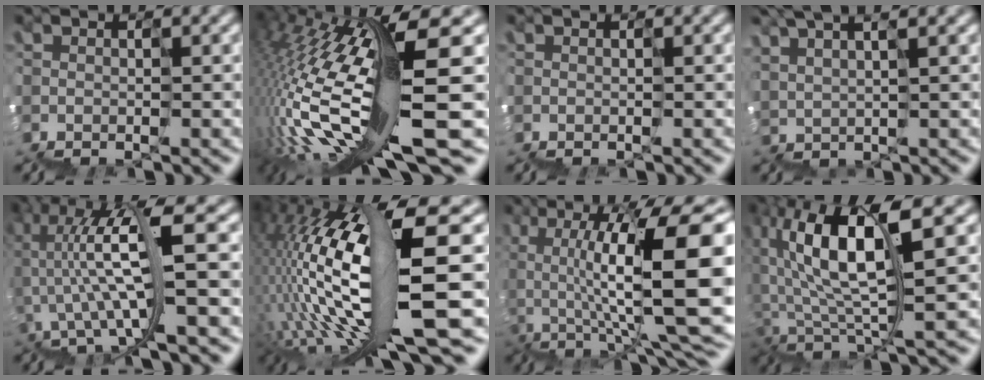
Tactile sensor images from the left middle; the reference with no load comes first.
{"total": 14.5, "force": [0.2, 1.8, 14.3], "torque": [-0.270, -0.007, 0.030]}
{"total": 0.0}
{"total": 4.9, "force": [3.4, 1.3, 3.2], "torque": [-0.004, 0.028, 0.060]}
{"total": 9.4, "force": [2.1, 2.3, 8.8], "torque": [-0.167, 0.025, 0.053]}
{"total": 15.1, "force": [1.2, 2.7, 14.8], "torque": [-0.259, 0.018, 0.043]}
{"total": 11.3, "force": [1.6, 3.9, 10.5], "torque": [-0.152, 0.018, 0.038]}
{"total": 9.1, "force": [1.2, 2.6, 8.6], "torque": [-0.155, 0.022, 0.027]}